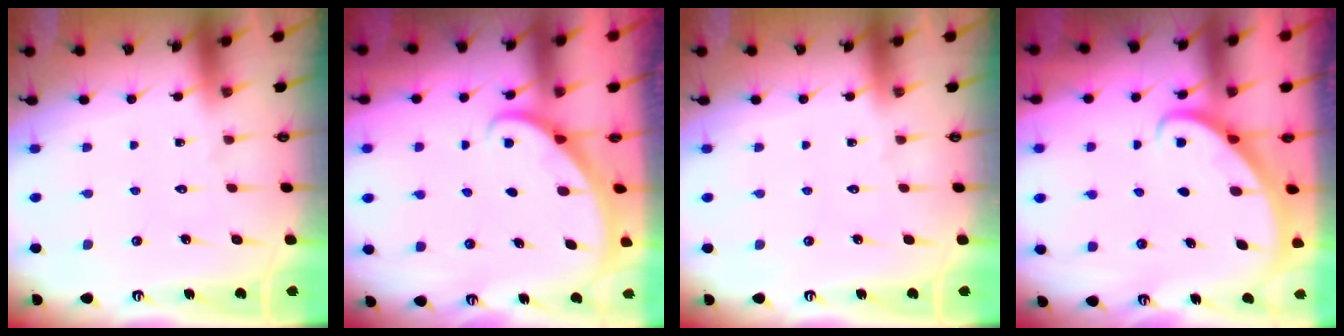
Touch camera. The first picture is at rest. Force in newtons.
{"total": 2.0, "press": 2.0, "slide": 0.1}
{"total": 0.0}
{"total": 2.6, "press": 2.6, "slide": 0.2}